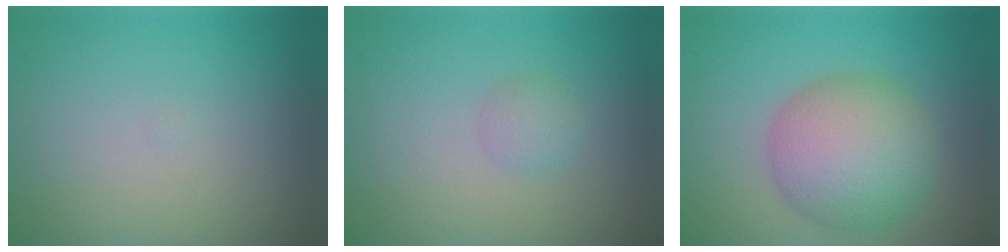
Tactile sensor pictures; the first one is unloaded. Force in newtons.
{"total": 1.5, "press": 1.5, "slide": 0.1}
{"total": 7.9, "press": 7.9, "slide": 0.3}